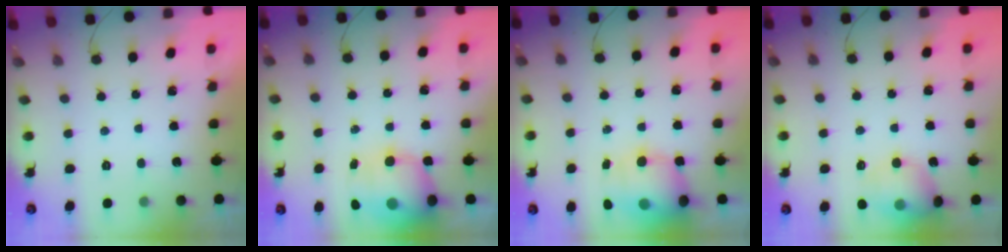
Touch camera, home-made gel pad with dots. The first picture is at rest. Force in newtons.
{"total": 11.4, "press": 11.0, "slide": 2.8}
{"total": 11.8, "press": 11.3, "slide": 3.2}
{"total": 12.0, "press": 11.9, "slide": 1.8}